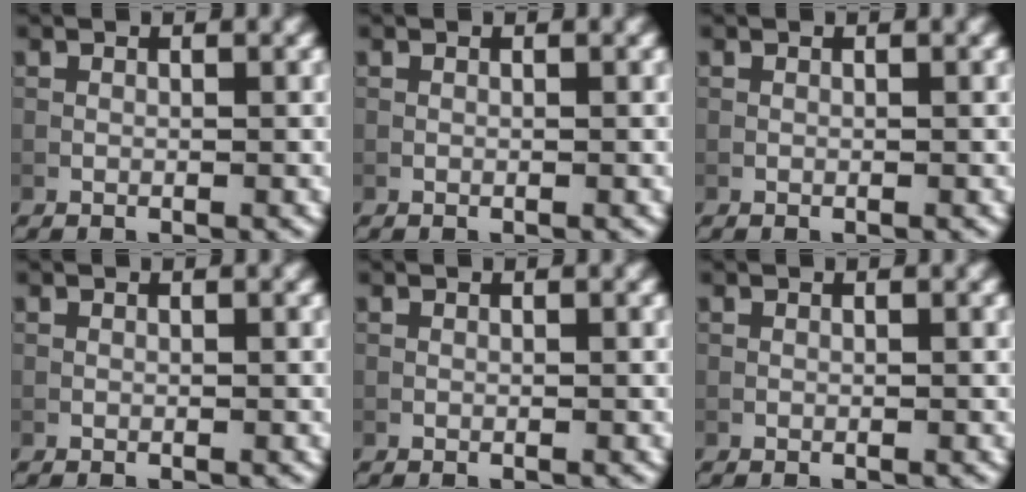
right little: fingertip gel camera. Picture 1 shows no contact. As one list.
[{"total": 0.0}, {"total": 0.0}, {"total": 0.0}, {"total": 0.0}, {"total": 0.0}]